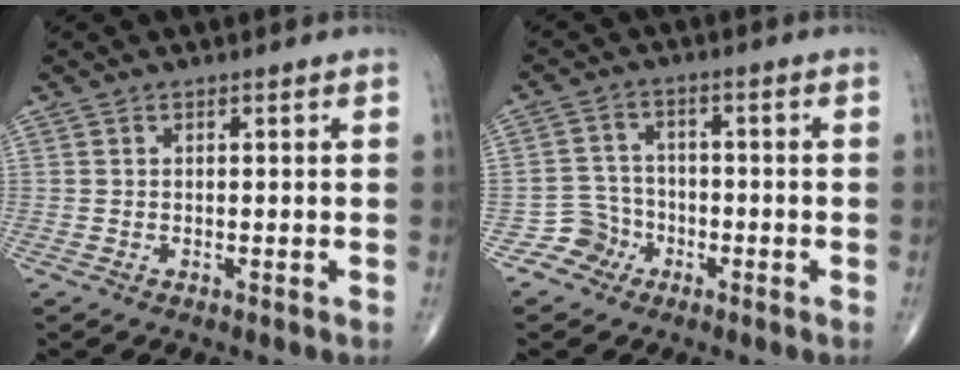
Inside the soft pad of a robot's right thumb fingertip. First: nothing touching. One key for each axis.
{"total": 4.8, "fx": -2.7, "fy": 4.0, "fz": -0.2, "tx": 0.036, "ty": 0.025, "tz": -0.056}